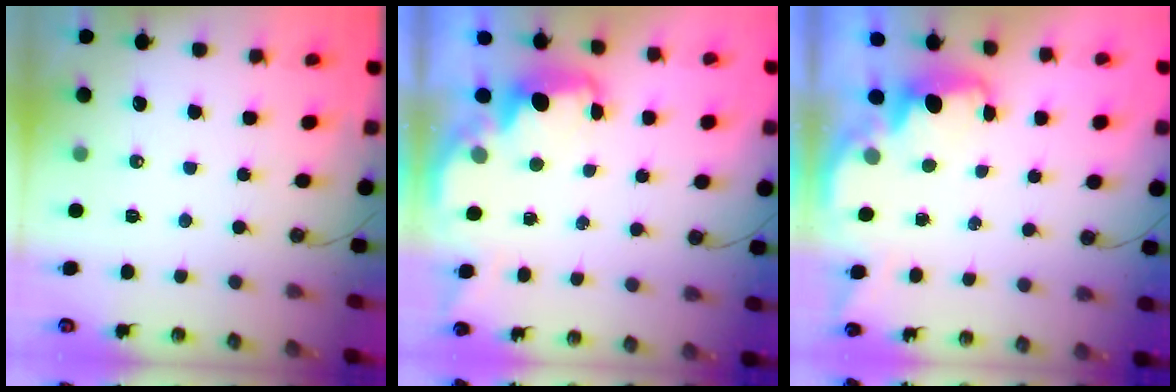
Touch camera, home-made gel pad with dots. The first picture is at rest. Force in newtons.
{"total": 2.0, "press": 1.9, "slide": 0.6}
{"total": 1.9, "press": 1.7, "slide": 0.7}